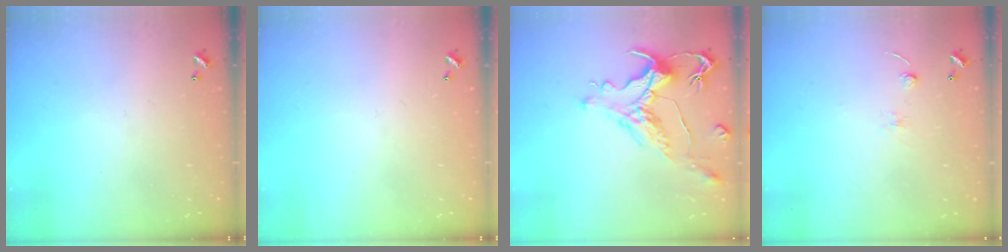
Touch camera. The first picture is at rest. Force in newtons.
{"total": 0.0}
{"total": 1.3, "press": 0.1, "slide": 1.3}
{"total": 2.5, "press": 2.4, "slide": 0.8}